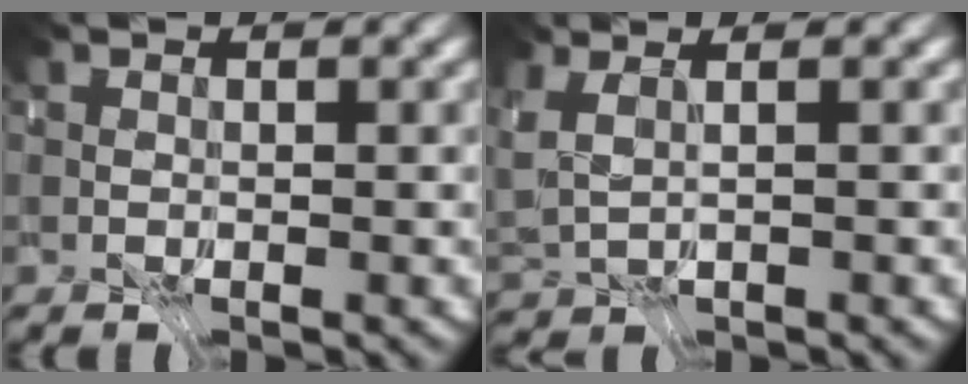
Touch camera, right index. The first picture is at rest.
{"total": 1.7, "force": [-0.3, -1.6, 0.5], "torque": [-0.016, -0.009, 0.008]}